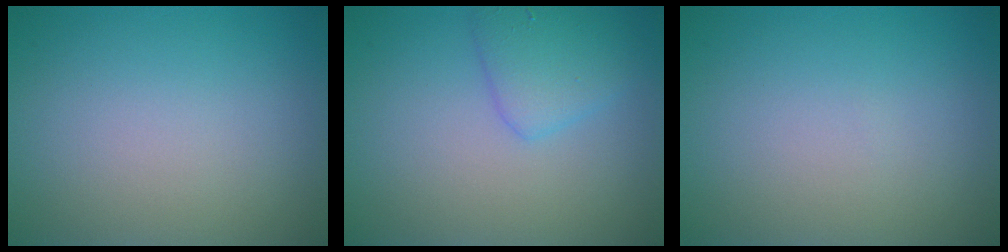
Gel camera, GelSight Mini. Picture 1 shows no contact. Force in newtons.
{"total": 2.6, "press": 2.6, "slide": 0.2}
{"total": 0.0}